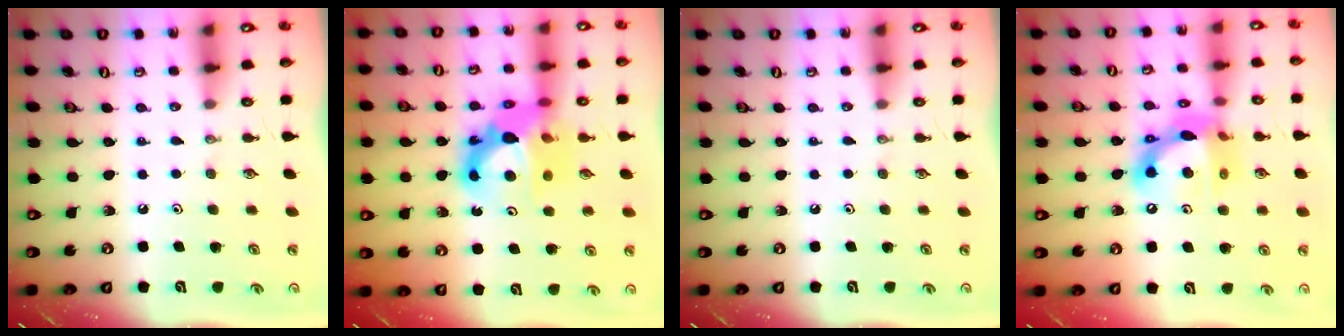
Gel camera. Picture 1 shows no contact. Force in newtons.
{"total": 14.3, "press": 14.3, "slide": 1.2}
{"total": 0.0}
{"total": 14.9, "press": 14.8, "slide": 1.3}